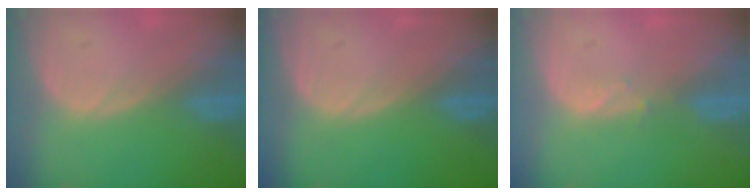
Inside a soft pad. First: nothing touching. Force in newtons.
{"total": 0.0}
{"total": 1.1, "press": 1.0, "slide": 0.4}